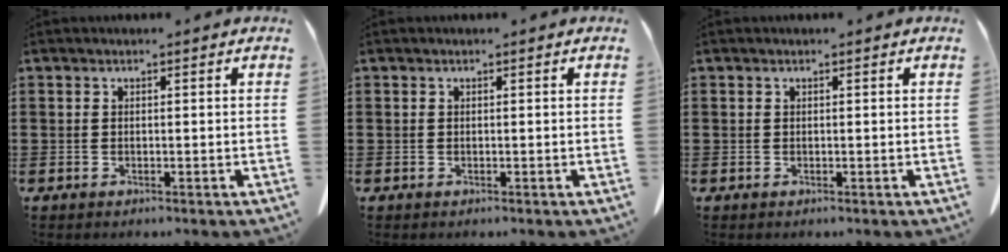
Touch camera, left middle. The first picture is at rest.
{"total": 0.0}
{"total": 0.0}